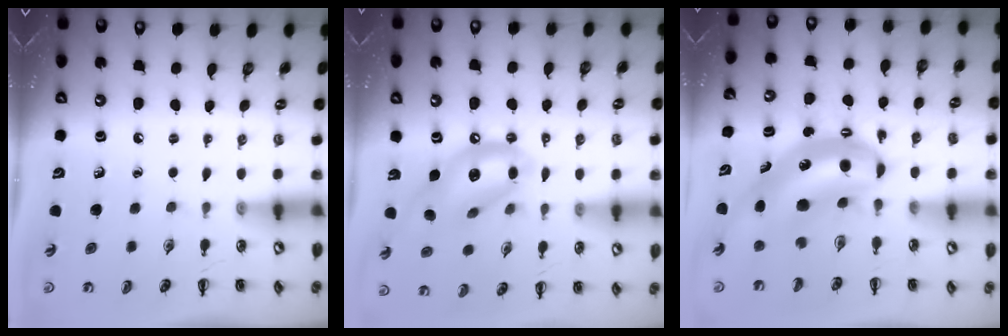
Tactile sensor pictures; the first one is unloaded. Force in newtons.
{"total": 14.1, "press": 13.8, "slide": 3.2}
{"total": 8.5, "press": 8.2, "slide": 2.2}